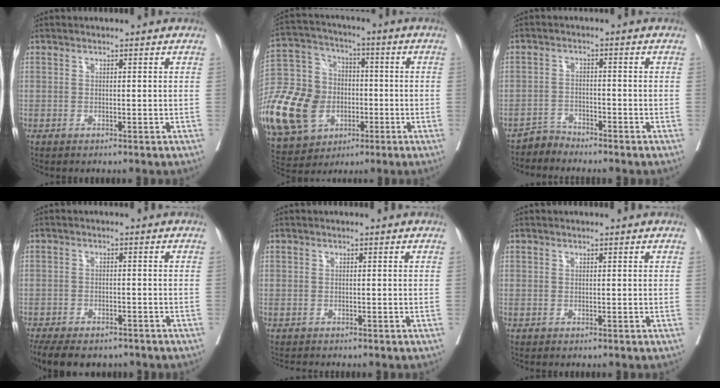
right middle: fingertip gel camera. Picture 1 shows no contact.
{"total": 28.0, "force": [-9.1, 21.5, 15.4], "torque": [-0.444, 0.024, -0.155]}
{"total": 2.5, "force": [-2.3, 0.2, -1.1], "torque": [0.030, -0.008, -0.042]}
{"total": 12.7, "force": [-10.0, 5.2, 5.9], "torque": [-0.127, -0.013, -0.138]}
{"total": 0.7, "force": [-0.7, 0.1, -0.1], "torque": [-0.002, -0.004, -0.011]}
{"total": 0.0}